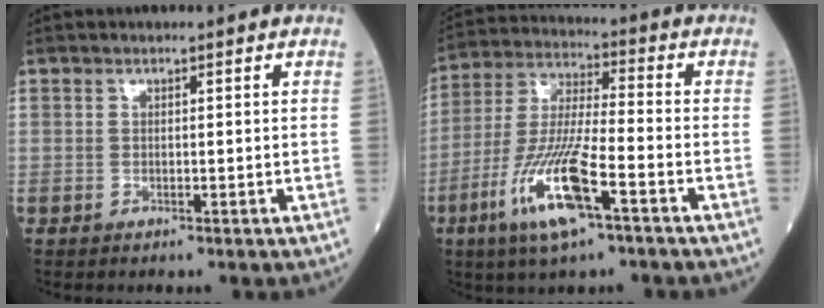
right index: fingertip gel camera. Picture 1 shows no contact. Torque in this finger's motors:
{"motor_torque": [1.16, -0.98, 0.40, 0.21]}